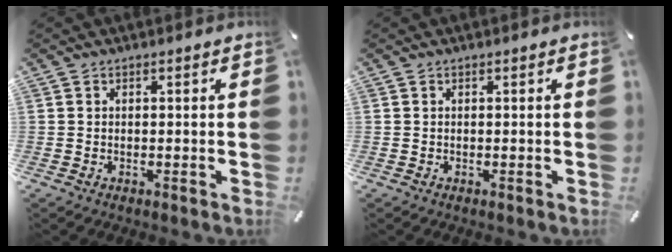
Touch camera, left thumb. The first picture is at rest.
{"total": 0.0}